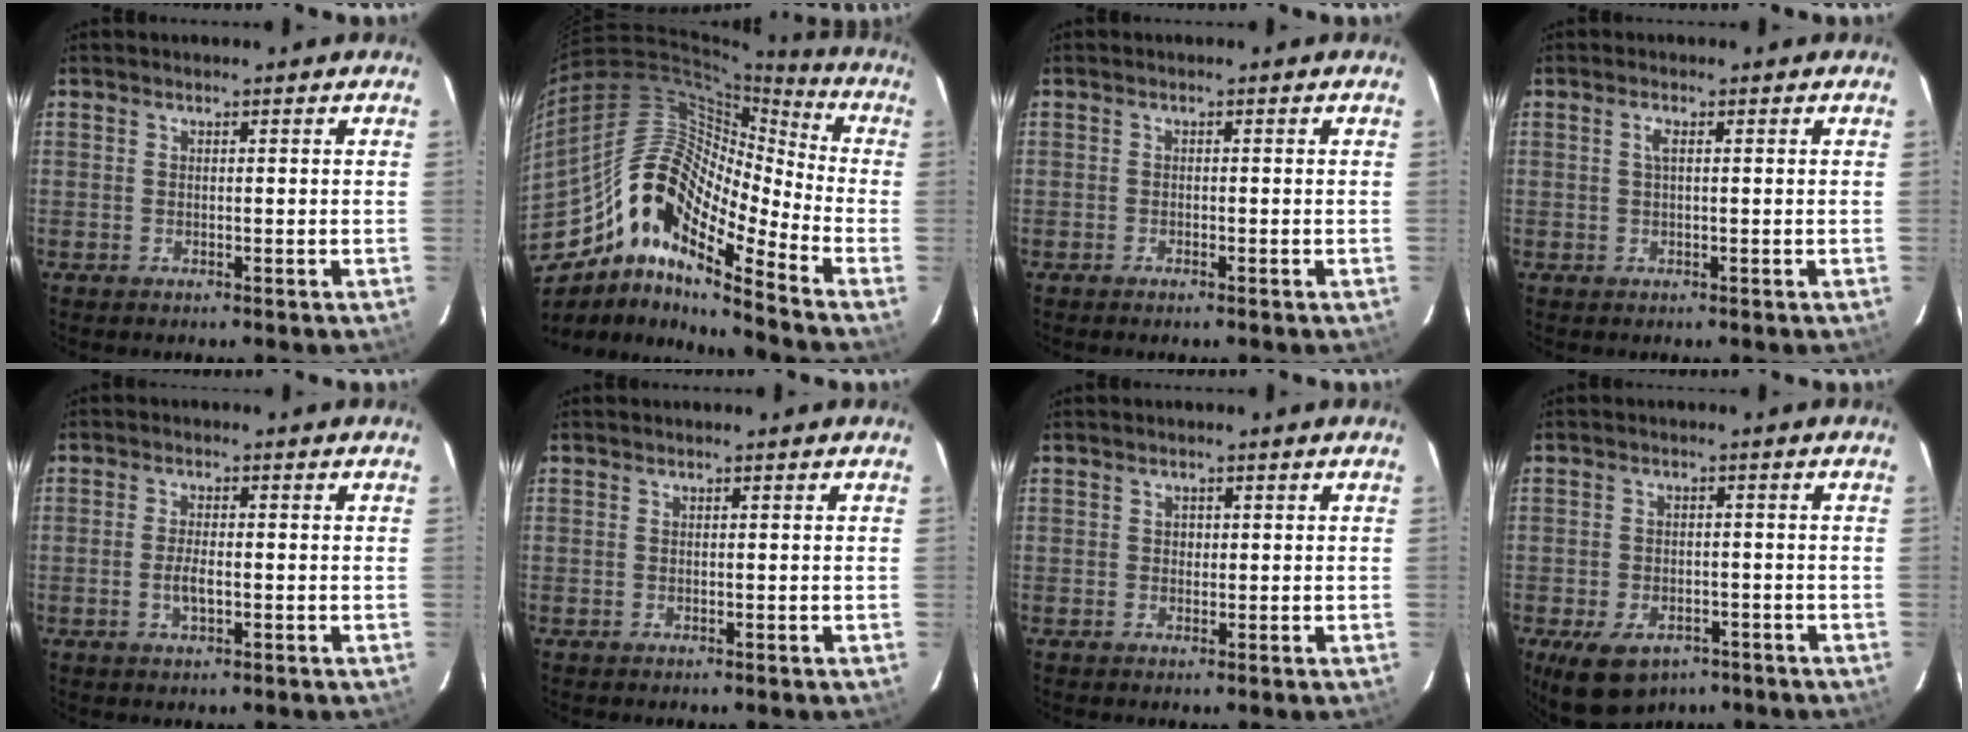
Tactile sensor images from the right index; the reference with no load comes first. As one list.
[{"total": 17.5, "force": [-10.4, 5.2, 13.0], "torque": [-0.212, 0.002, -0.213]}, {"total": 0.7, "force": [-0.6, 0.1, 0.3], "torque": [-0.008, -0.001, -0.012]}, {"total": 1.3, "force": [0.3, 0.2, 1.2], "torque": [-0.025, 0.003, 0.002]}, {"total": 3.0, "force": [-0.9, 1.1, 2.7], "torque": [-0.054, -0.003, -0.016]}, {"total": 0.0}, {"total": 1.0, "force": [0.1, 1.0, 0.1], "torque": [0.003, 0.003, 0.001]}, {"total": 10.2, "force": [-6.3, 6.0, 5.4], "torque": [-0.114, -0.016, -0.088]}]